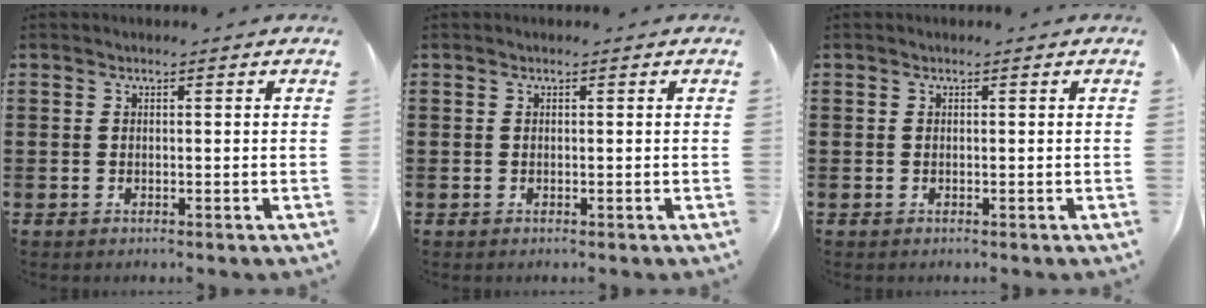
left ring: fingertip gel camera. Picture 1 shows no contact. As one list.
[{"total": 0.0}, {"total": 0.0}]